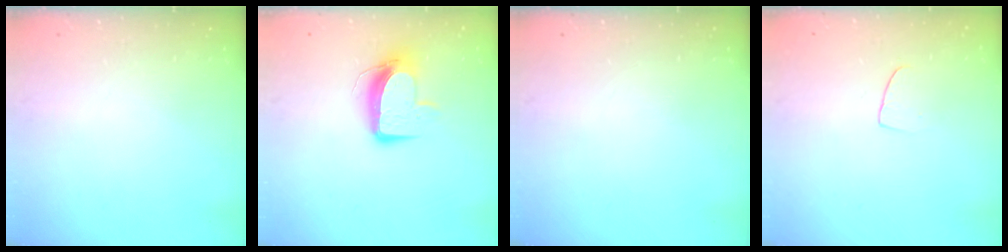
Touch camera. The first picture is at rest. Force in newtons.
{"total": 10.8, "press": 10.8, "slide": 1.0}
{"total": 0.0}
{"total": 5.8, "press": 5.8, "slide": 0.4}